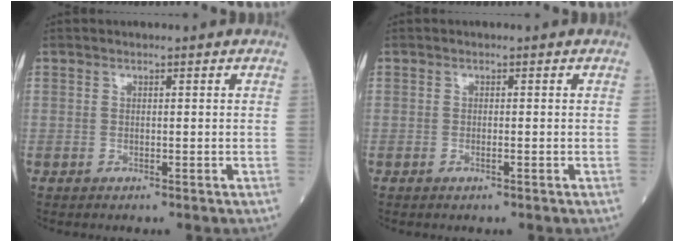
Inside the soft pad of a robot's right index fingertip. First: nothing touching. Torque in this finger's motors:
{"motor_torque": [-0.05, -0.10, -0.05, -0.01]}